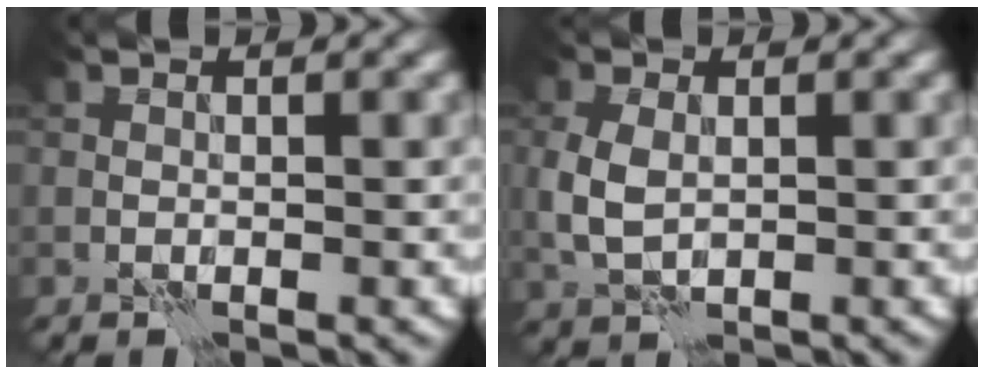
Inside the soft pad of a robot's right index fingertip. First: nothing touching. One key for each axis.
{"total": 3.1, "fx": 0.1, "fy": 2.1, "fz": 2.3, "tx": -0.061, "ty": 0.004, "tz": 0.007}